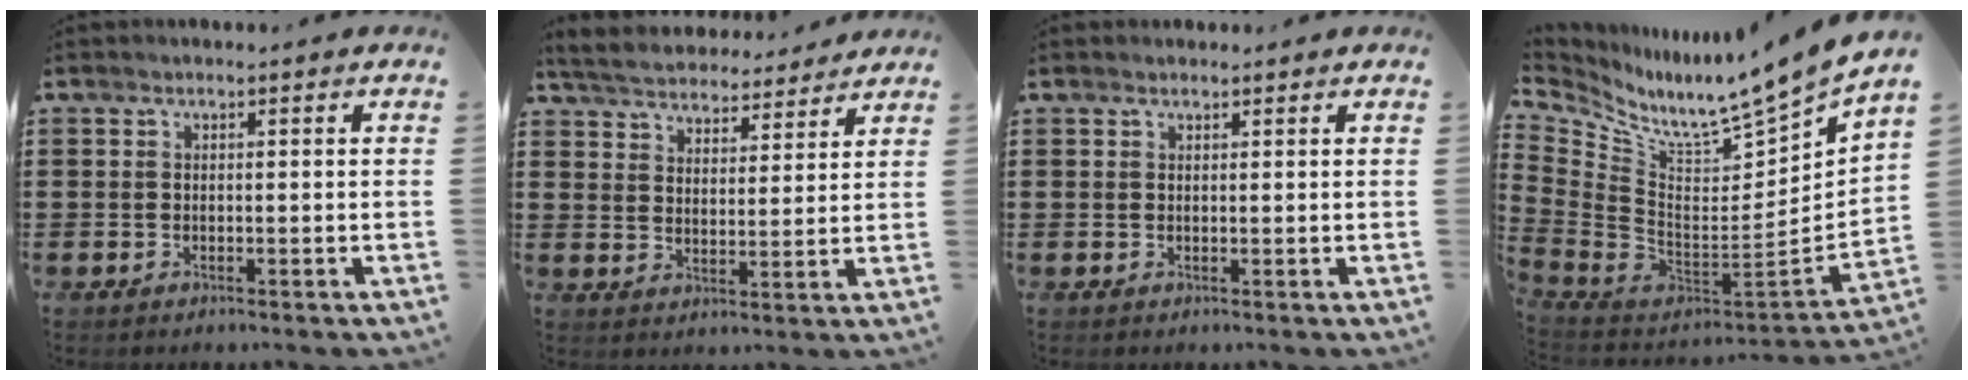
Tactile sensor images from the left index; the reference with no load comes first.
{"total": 4.9, "force": [4.8, 0.6, 0.2], "torque": [-0.029, -0.028, 0.083]}
{"total": 0.5, "force": [0.5, 0.2, 0.1], "torque": [-0.003, 0.001, 0.010]}
{"total": 8.6, "force": [7.1, -0.3, 4.9], "torque": [-0.102, -0.079, 0.103]}